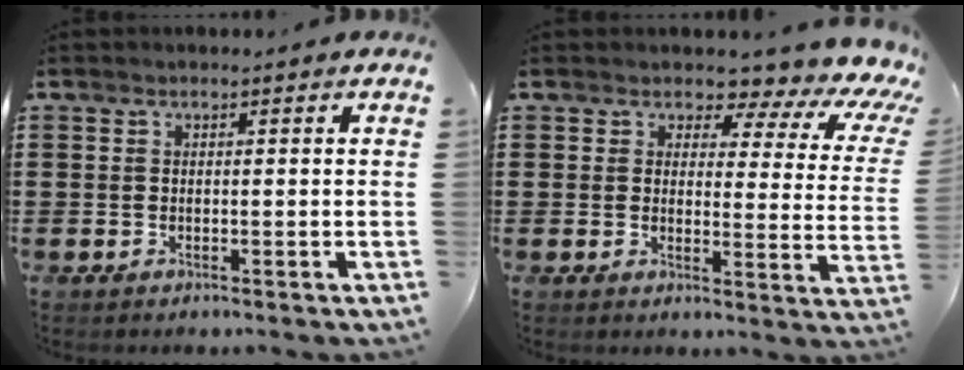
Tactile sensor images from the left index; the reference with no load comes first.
{"total": 4.1, "force": [3.0, 1.5, 2.4], "torque": [-0.042, -0.030, 0.039]}